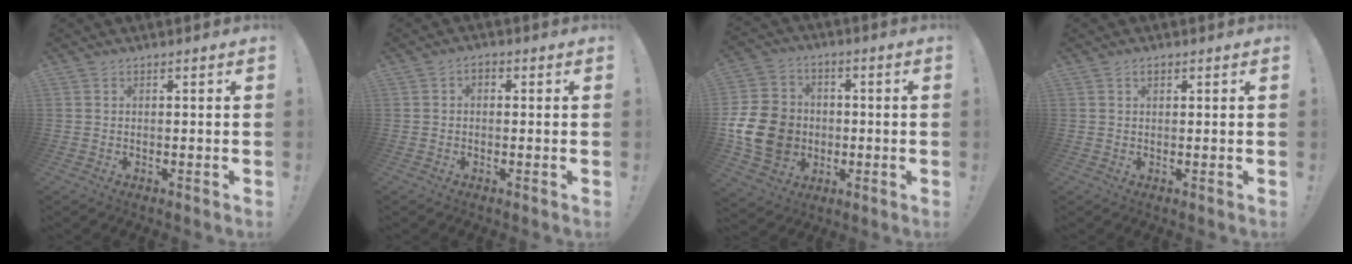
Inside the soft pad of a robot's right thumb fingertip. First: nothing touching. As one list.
[{"total": 1.7, "force": [-0.7, 1.1, 1.1], "torque": [-0.025, 0.009, -0.012]}, {"total": 16.3, "force": [-3.1, 13.6, 8.5], "torque": [-0.153, 0.030, -0.045]}, {"total": 1.3, "force": [0.7, 0.8, 0.7], "torque": [-0.012, 0.001, 0.013]}]